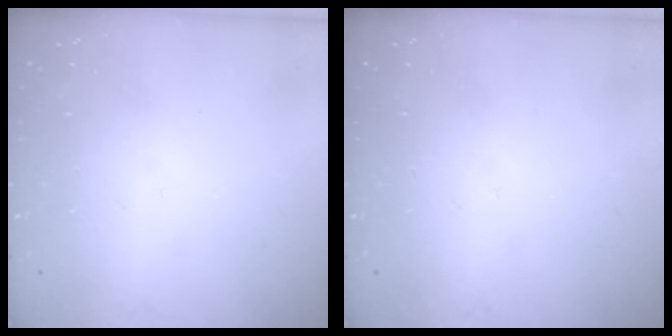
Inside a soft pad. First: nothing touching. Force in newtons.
{"total": 0.0}